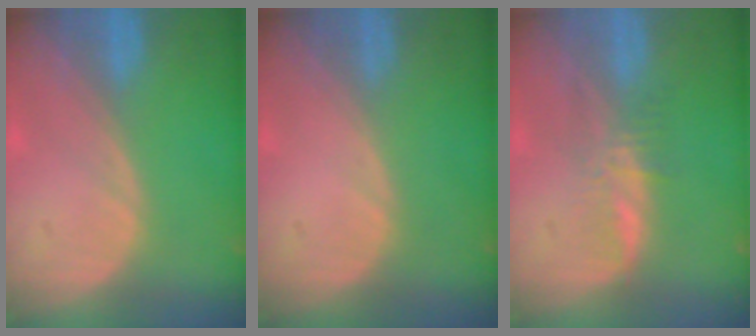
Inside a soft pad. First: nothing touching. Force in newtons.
{"total": 0.0}
{"total": 3.4, "press": 3.4, "slide": 0.2}